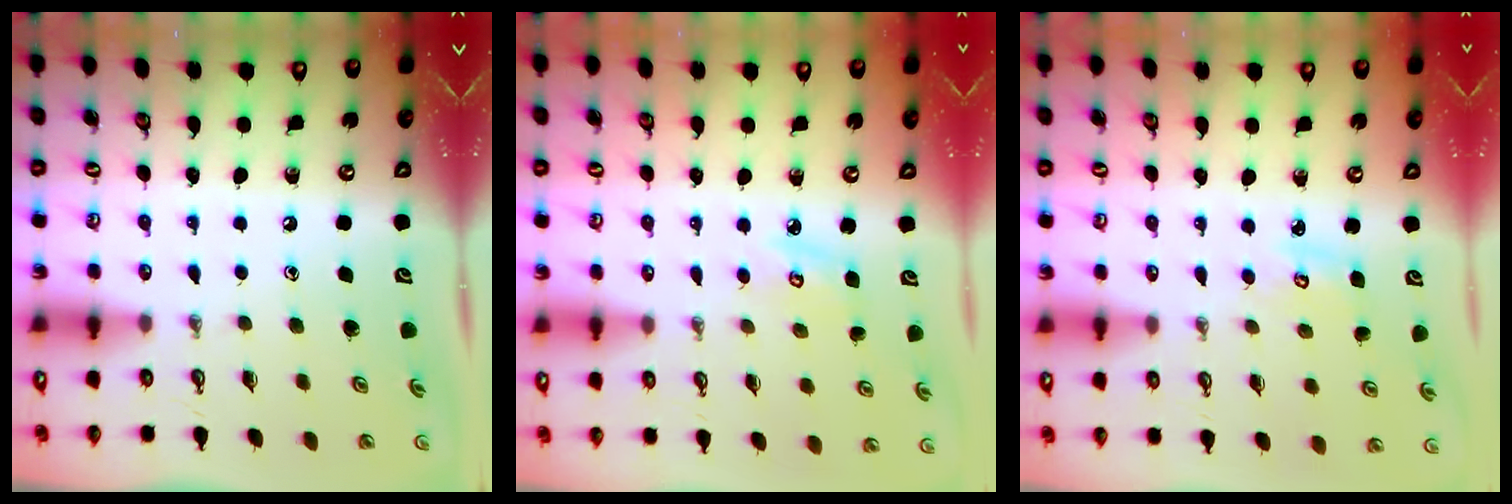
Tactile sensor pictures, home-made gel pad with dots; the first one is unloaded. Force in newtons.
{"total": 4.7, "press": 4.7, "slide": 0.3}
{"total": 3.2, "press": 3.2, "slide": 0.2}